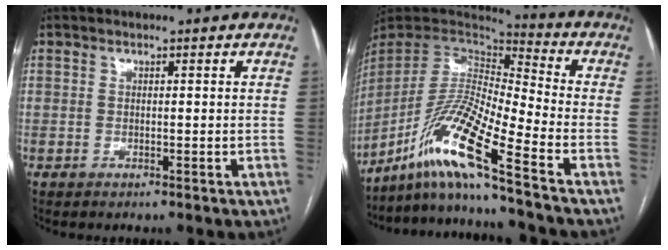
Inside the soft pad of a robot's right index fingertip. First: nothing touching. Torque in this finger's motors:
{"motor_torque": [0.53, -0.89, 0.12, 0.06]}